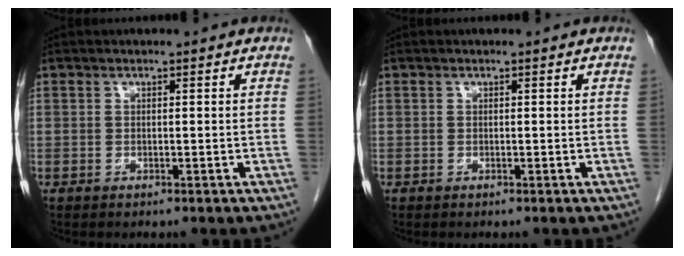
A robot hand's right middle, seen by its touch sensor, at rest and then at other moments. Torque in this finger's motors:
{"motor_torque": [0.00, -0.03, 0.00, 0.00]}